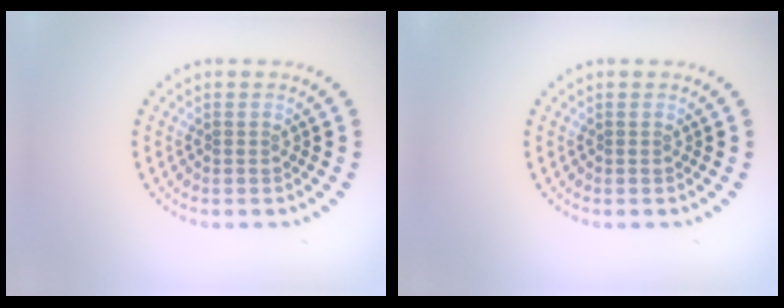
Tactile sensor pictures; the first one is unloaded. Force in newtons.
{"total": 0.0}